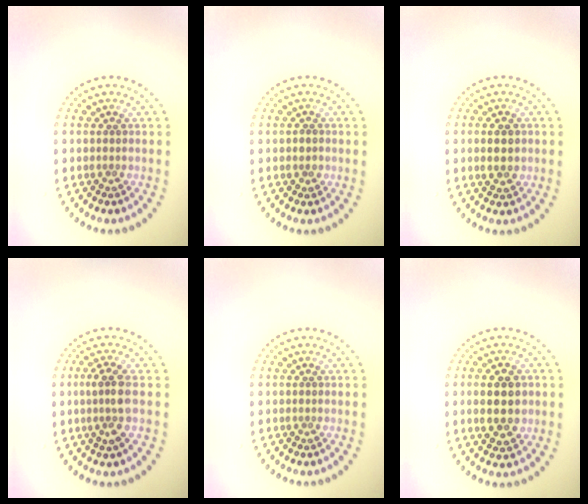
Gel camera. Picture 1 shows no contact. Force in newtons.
{"total": 0.5, "press": 0.4, "slide": 0.3}
{"total": 2.3, "press": 2.3, "slide": 0.3}
{"total": 2.6, "press": 2.4, "slide": 1.1}
{"total": 0.0}
{"total": 4.8, "press": 4.7, "slide": 0.3}